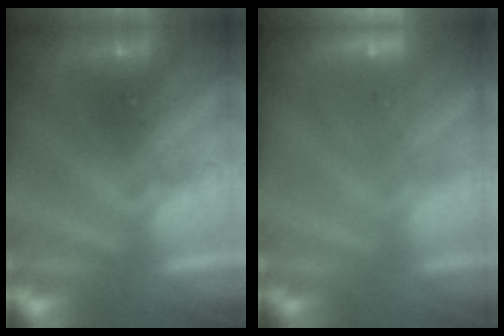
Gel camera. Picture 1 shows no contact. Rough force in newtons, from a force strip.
{"total": 6.1}